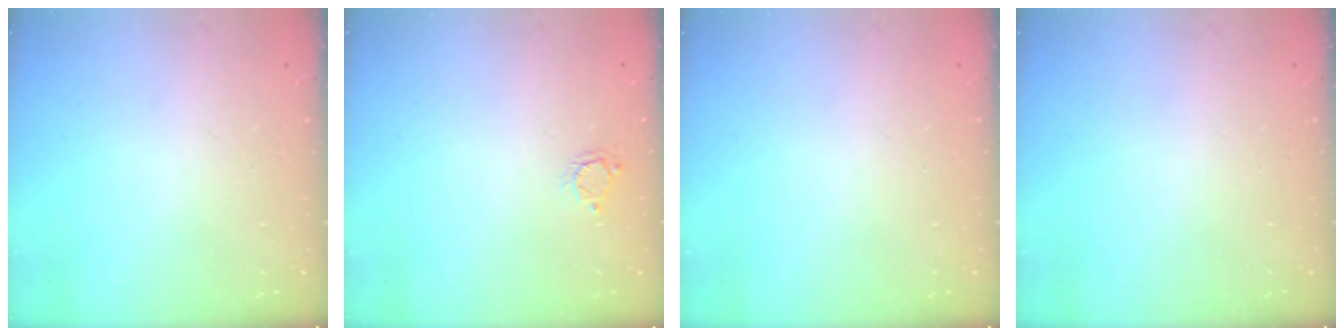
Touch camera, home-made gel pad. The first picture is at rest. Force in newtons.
{"total": 2.8, "press": 2.8, "slide": 0.3}
{"total": 0.0}
{"total": 0.0}